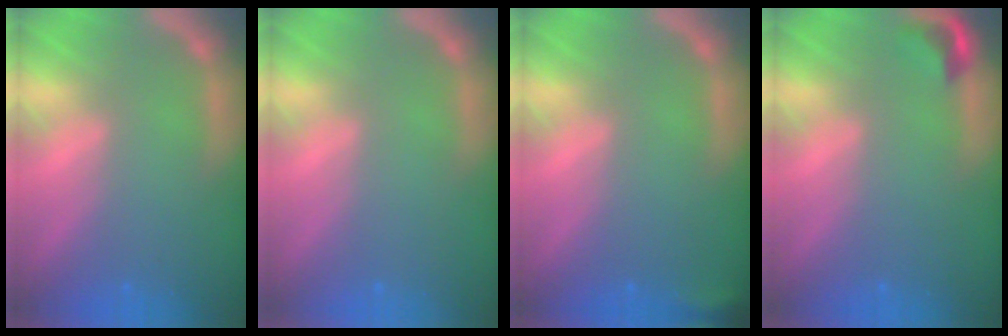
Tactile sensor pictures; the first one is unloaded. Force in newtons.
{"total": 0.0}
{"total": 1.9}
{"total": 1.9}